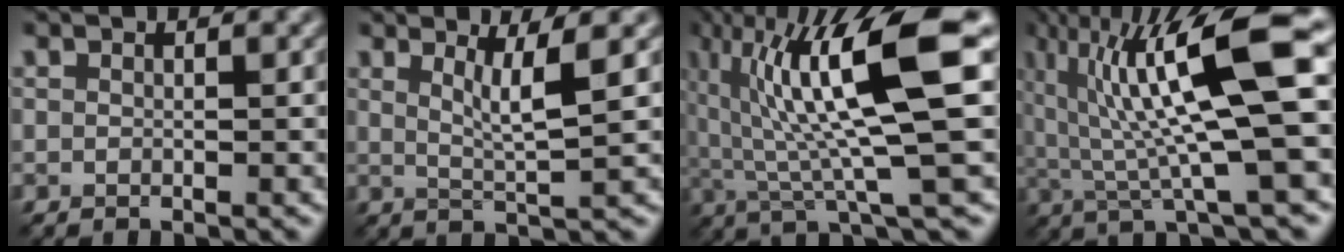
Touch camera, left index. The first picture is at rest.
{"total": 3.7, "force": [1.3, 0.6, 3.4], "torque": [-0.053, -0.006, 0.026]}
{"total": 12.8, "force": [3.3, 2.3, 12.1], "torque": [-0.193, 0.006, 0.063]}
{"total": 13.2, "force": [3.8, 2.8, 12.4], "torque": [-0.204, 0.010, 0.068]}